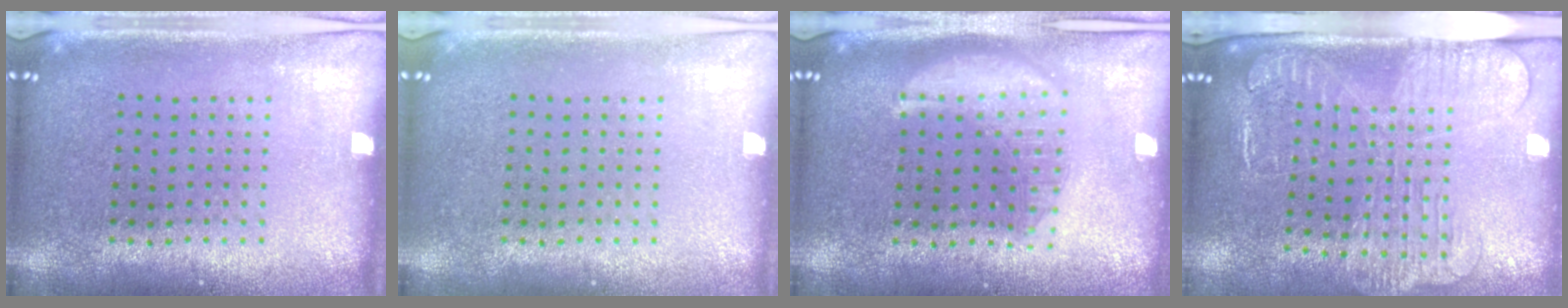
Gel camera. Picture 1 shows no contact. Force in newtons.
{"total": 0.0}
{"total": 2.8, "press": 2.8, "slide": 0.3}
{"total": 2.6, "press": 2.1, "slide": 1.5}